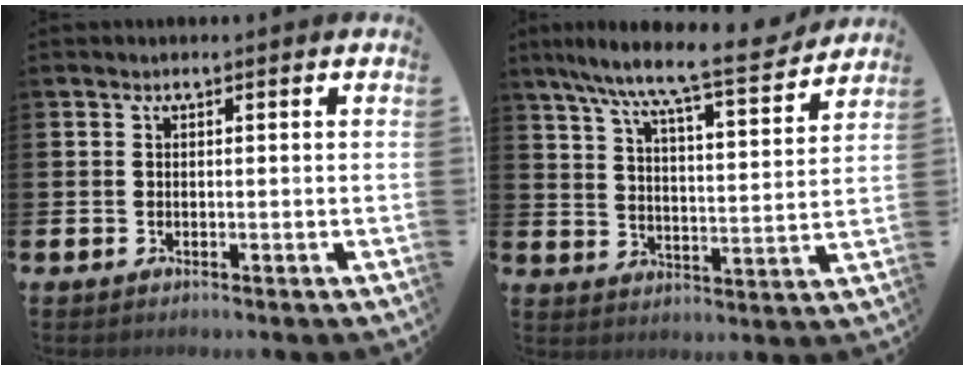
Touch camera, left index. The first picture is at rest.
{"total": 9.6, "force": [8.6, 0.3, 4.1], "torque": [-0.097, -0.066, 0.139]}